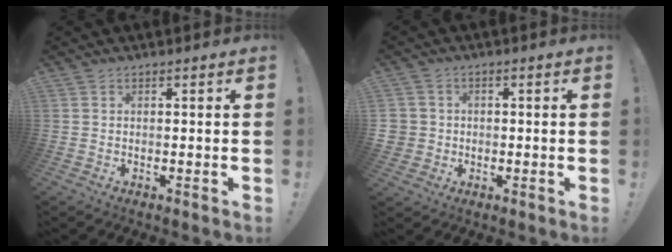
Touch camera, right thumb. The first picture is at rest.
{"total": 3.8, "force": [-0.3, 3.6, 1.0], "torque": [-0.028, 0.009, -0.004]}